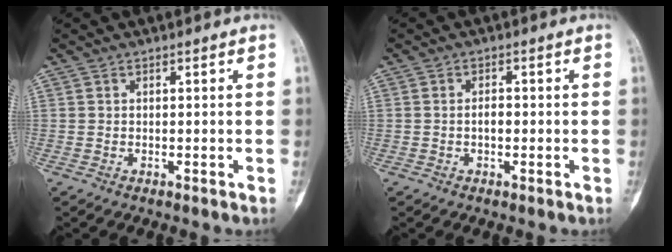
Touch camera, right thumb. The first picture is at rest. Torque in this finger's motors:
{"motor_torque": [0.67, 0.40, -0.08, -0.16, 0.11]}